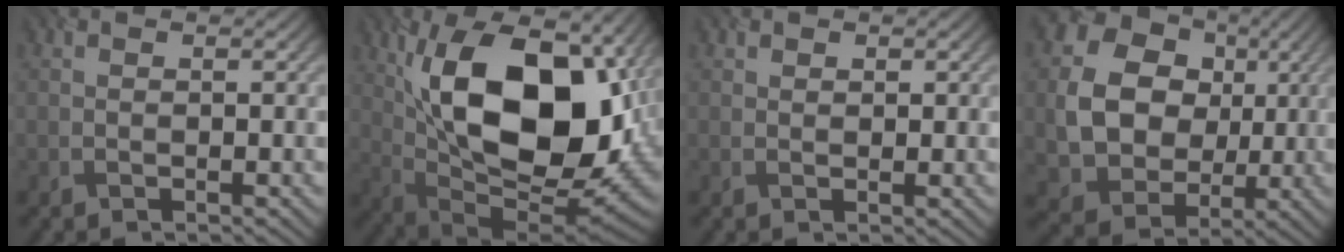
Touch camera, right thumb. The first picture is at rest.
{"total": 19.9, "force": [4.9, 10.7, 16.1], "torque": [-0.277, 0.001, 0.087]}
{"total": 0.8, "force": [0.6, 0.5, 0.2], "torque": [-0.003, -0.003, 0.010]}
{"total": 12.5, "force": [1.7, 10.4, 6.8], "torque": [-0.142, -0.002, 0.022]}